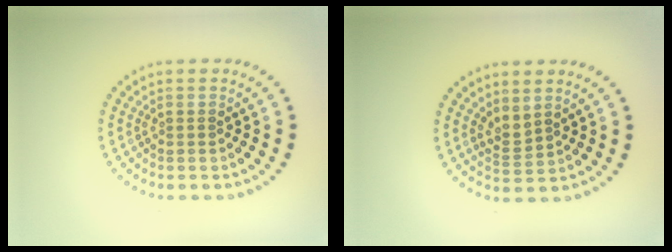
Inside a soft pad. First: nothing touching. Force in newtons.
{"total": 1.8, "press": 1.4, "slide": 1.2}